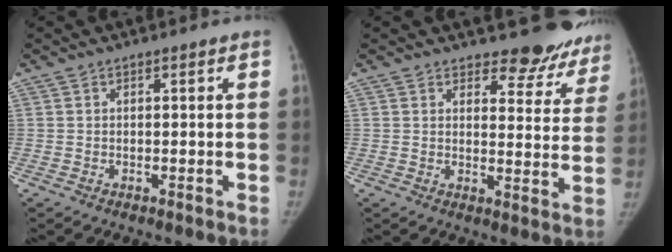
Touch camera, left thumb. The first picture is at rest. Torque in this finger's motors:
{"motor_torque": [0.71, -0.08, 0.81, -0.96, 0.07]}